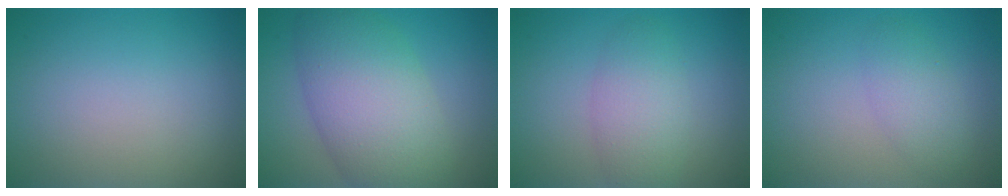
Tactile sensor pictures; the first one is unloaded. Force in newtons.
{"total": 9.1, "press": 9.1, "slide": 0.0}
{"total": 3.6, "press": 3.6, "slide": 0.1}
{"total": 2.4, "press": 2.4, "slide": 0.0}